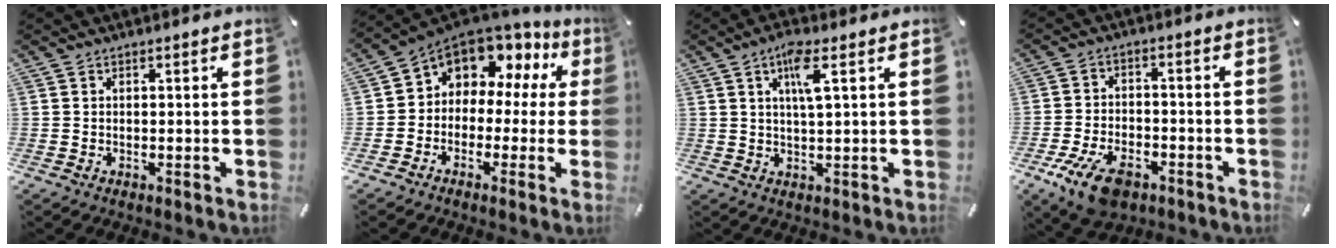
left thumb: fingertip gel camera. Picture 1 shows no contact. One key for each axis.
{"total": 7.8, "fx": 4.6, "fy": 5.8, "fz": 2.2, "tx": -0.050, "ty": -0.045, "tz": 0.085}
{"total": 6.4, "fx": 2.6, "fy": 1.0, "fz": 5.8, "tx": -0.120, "ty": 0.004, "tz": 0.042}
{"total": 10.0, "fx": -5.6, "fy": 5.6, "fz": 6.0, "tx": -0.123, "ty": 0.025, "tz": -0.099}